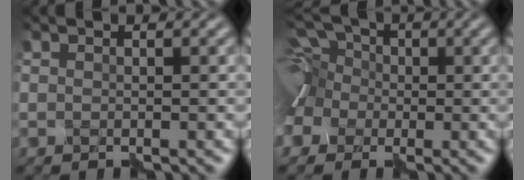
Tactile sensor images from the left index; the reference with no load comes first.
{"total": 9.9, "force": [1.0, 8.0, 5.8], "torque": [-0.136, 0.038, -0.045]}